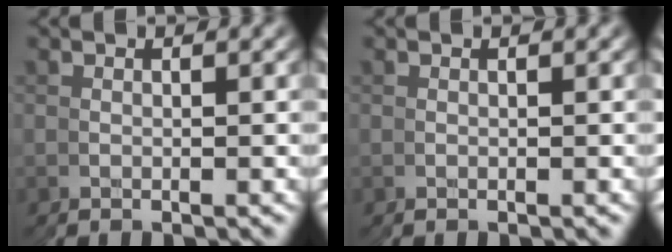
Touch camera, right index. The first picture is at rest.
{"total": 0.0}